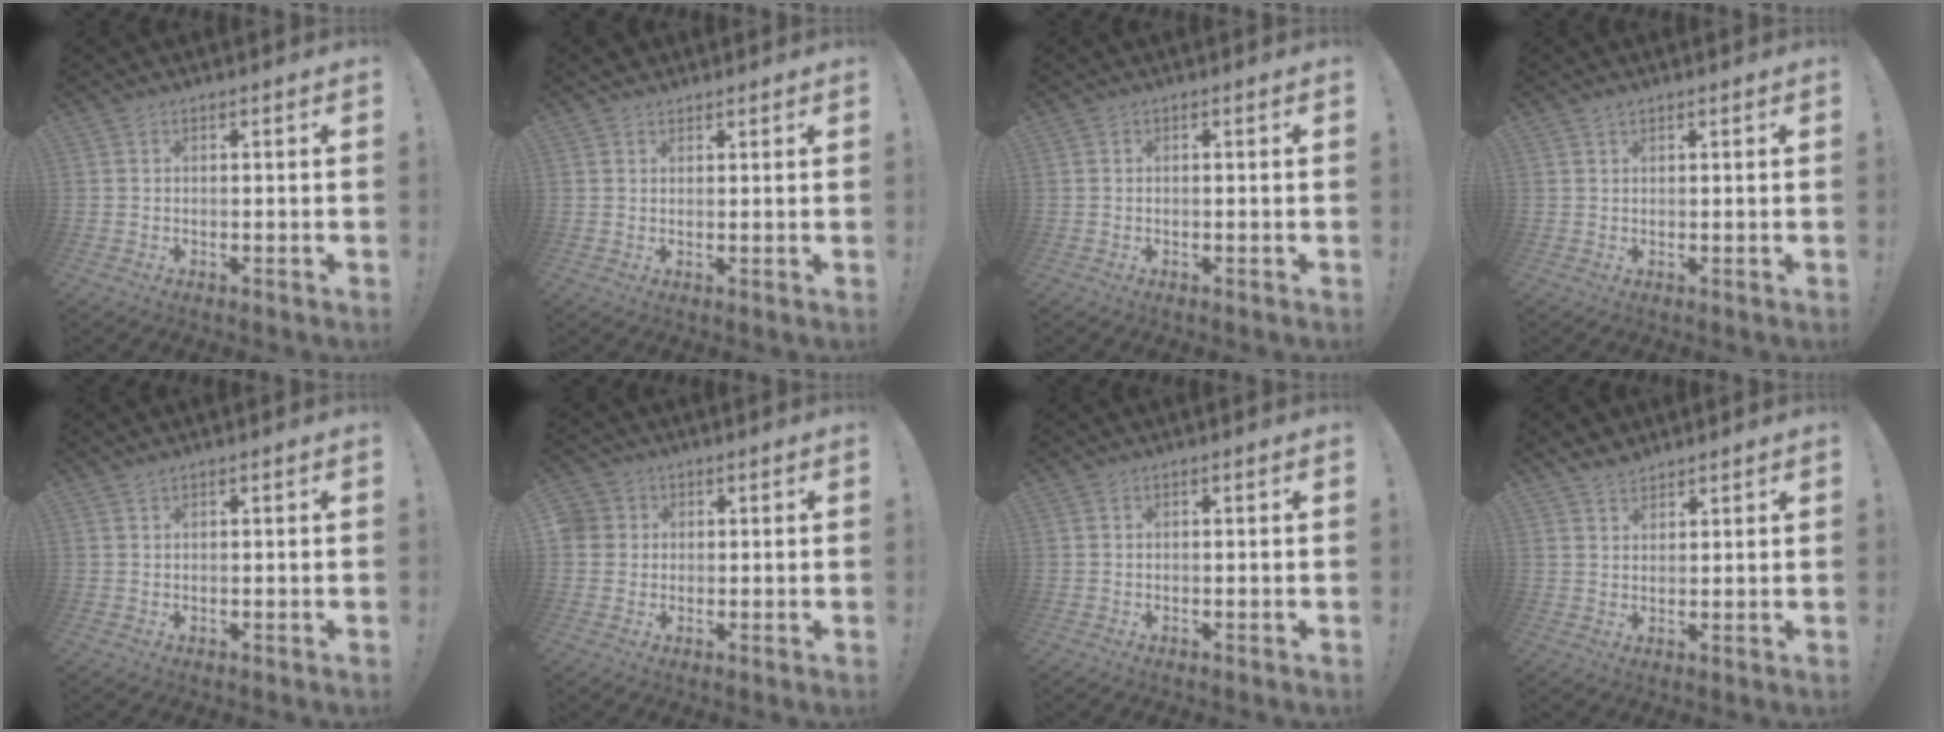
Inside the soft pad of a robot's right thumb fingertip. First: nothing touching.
{"total": 1.9, "force": [1.4, 1.3, 0.2], "torque": [0.001, -0.007, 0.026]}
{"total": 0.0}
{"total": 1.0, "force": [0.9, 0.4, 0.4], "torque": [-0.007, -0.002, 0.016]}
{"total": 0.5, "force": [0.4, 0.0, 0.3], "torque": [-0.005, -0.001, 0.007]}
{"total": 4.1, "force": [0.6, 3.9, 1.1], "torque": [-0.025, 0.004, 0.010]}
{"total": 0.0}
{"total": 3.7, "force": [3.2, 1.8, 0.9], "torque": [-0.016, -0.019, 0.060]}